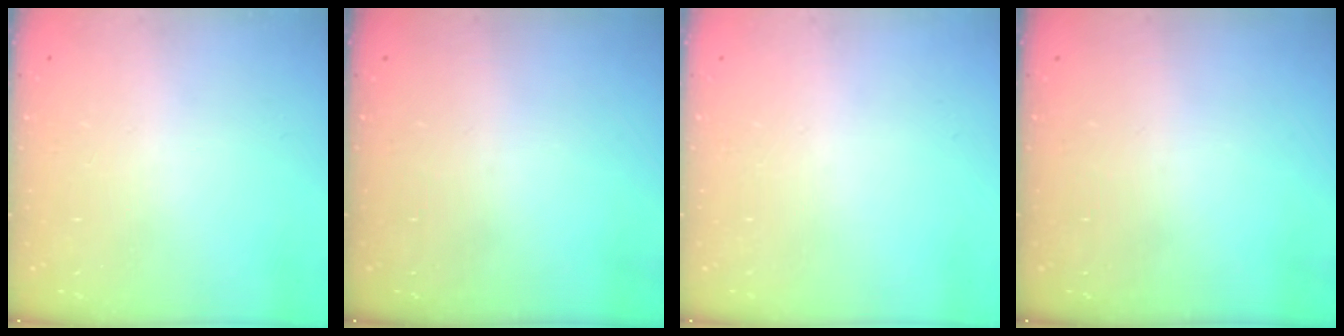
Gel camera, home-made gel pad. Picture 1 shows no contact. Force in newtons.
{"total": 0.0}
{"total": 0.0}
{"total": 0.0}